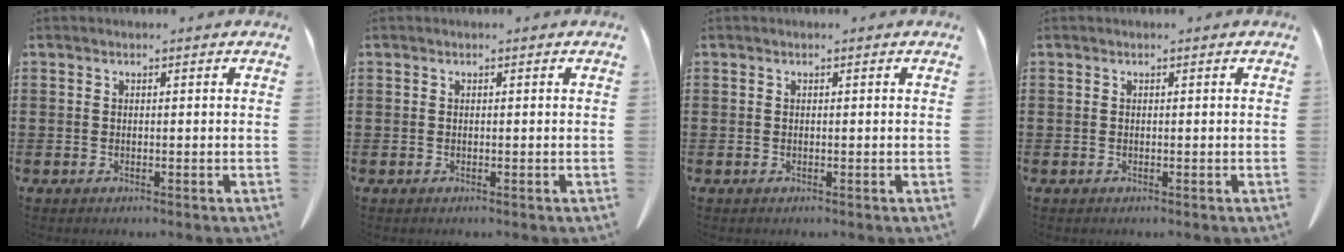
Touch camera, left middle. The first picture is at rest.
{"total": 0.0}
{"total": 0.0}
{"total": 0.0}